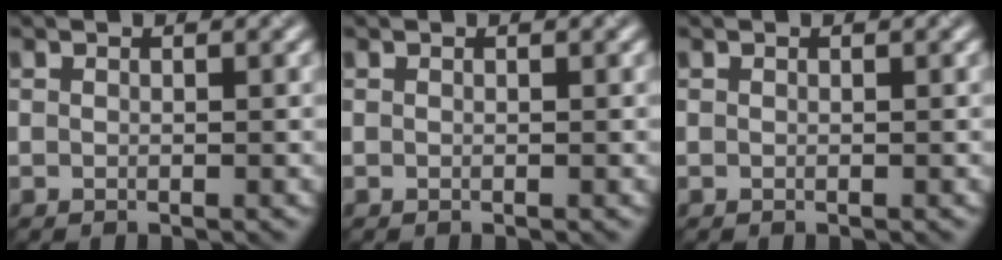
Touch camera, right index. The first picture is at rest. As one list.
[{"total": 0.0}, {"total": 0.0}]